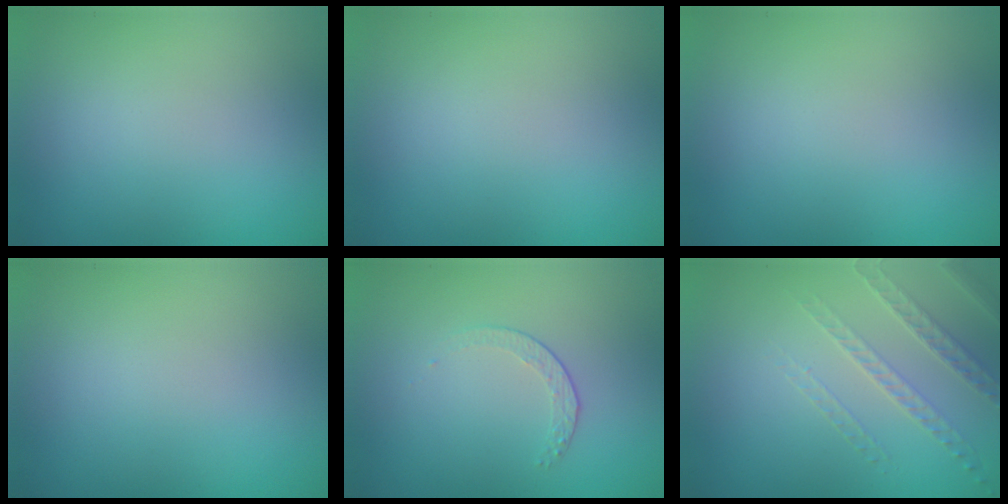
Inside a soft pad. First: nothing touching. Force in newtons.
{"total": 0.0}
{"total": 0.0}
{"total": 0.0}
{"total": 1.4, "press": 0.7, "slide": 1.2}
{"total": 1.6, "press": 1.3, "slide": 0.9}